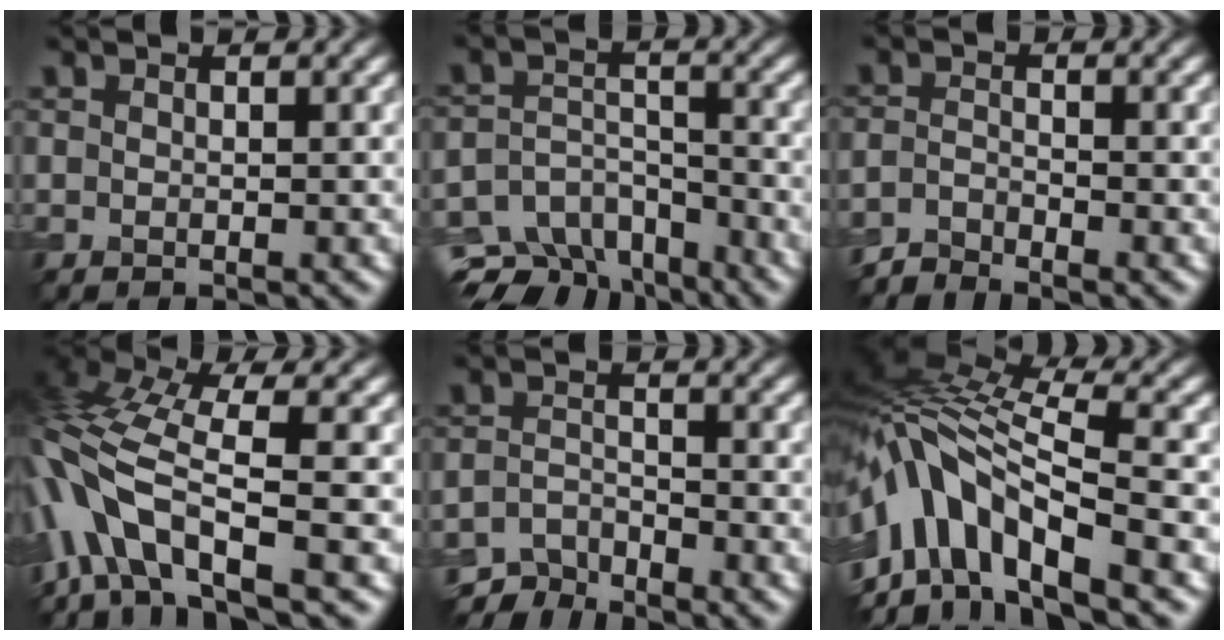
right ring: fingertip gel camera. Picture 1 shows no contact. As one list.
[{"total": 7.7, "force": [-6.0, 4.3, 2.3], "torque": [-0.026, -0.001, -0.095]}, {"total": 2.2, "force": [-2.2, 0.2, 0.3], "torque": [-0.006, -0.003, -0.052]}, {"total": 9.8, "force": [-3.2, 3.9, 8.5], "torque": [-0.176, 0.017, -0.078]}, {"total": 3.5, "force": [-3.4, 0.9, 0.6], "torque": [-0.010, -0.003, -0.070]}, {"total": 11.6, "force": [-4.3, 5.1, 9.5], "torque": [-0.169, 0.015, -0.089]}]